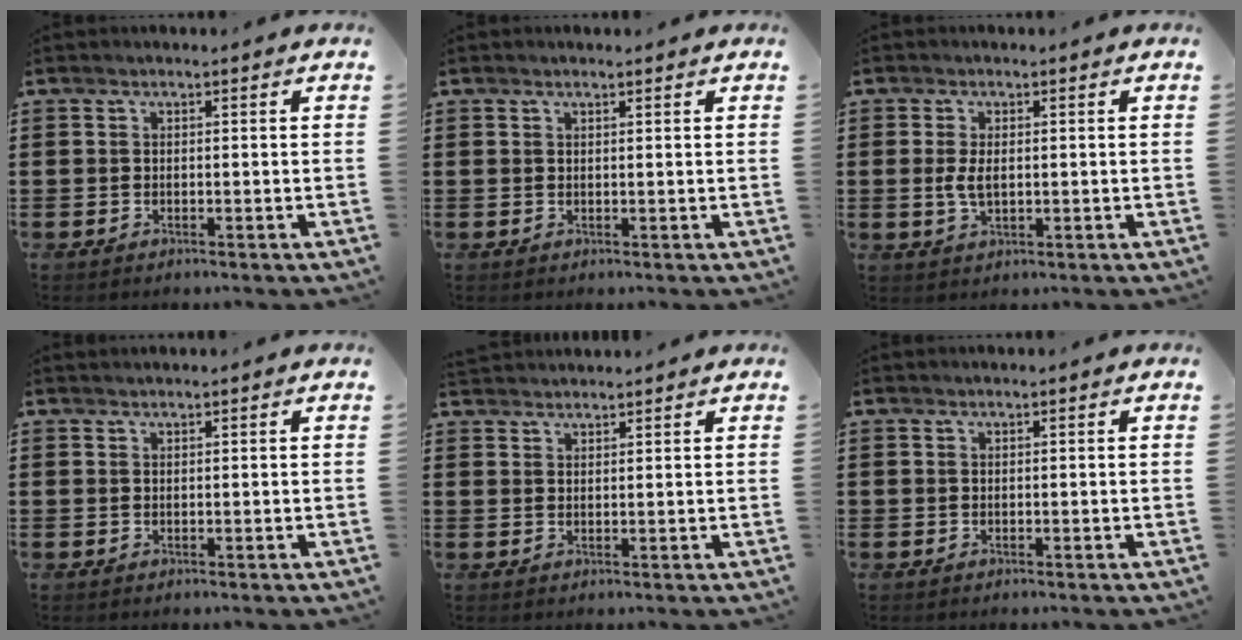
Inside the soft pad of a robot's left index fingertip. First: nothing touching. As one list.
[{"total": 0.7, "force": [0.5, 0.0, 0.4], "torque": [-0.009, -0.001, 0.011]}, {"total": 3.3, "force": [0.1, 1.6, 2.9], "torque": [-0.071, -0.001, -0.004]}, {"total": 0.6, "force": [0.6, -0.1, 0.2], "torque": [-0.004, -0.001, 0.012]}, {"total": 1.8, "force": [1.8, 0.1, 0.0], "torque": [-0.004, 0.002, 0.036]}, {"total": 0.0}]